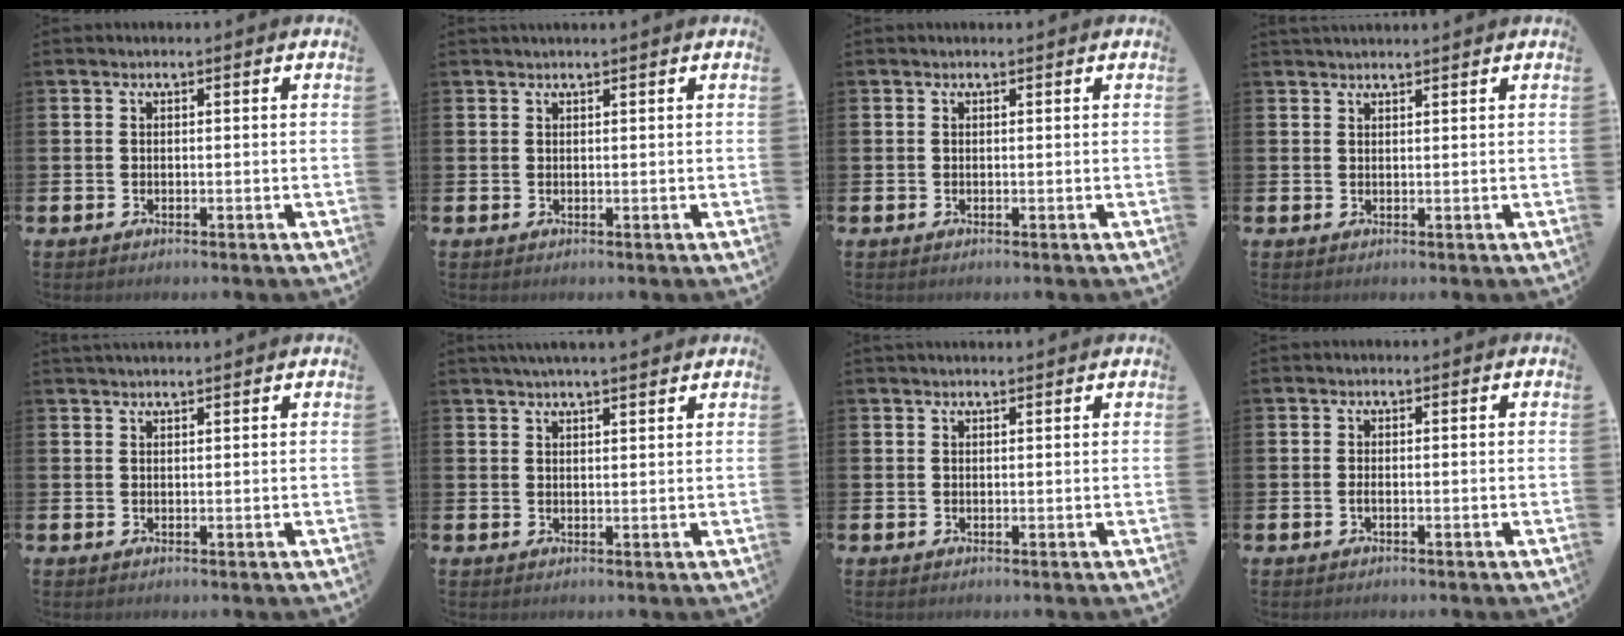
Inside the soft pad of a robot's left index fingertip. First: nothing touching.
{"total": 0.6, "force": [0.6, -0.1, 0.1], "torque": [0.002, -0.002, 0.011]}
{"total": 0.0}
{"total": 1.5, "force": [1.5, 0.0, 0.1], "torque": [0.009, -0.007, 0.024]}
{"total": 1.4, "force": [1.4, -0.1, 0.1], "torque": [0.000, -0.004, 0.025]}
{"total": 3.2, "force": [3.0, -0.1, 1.0], "torque": [-0.014, -0.011, 0.053]}
{"total": 1.0, "force": [1.0, 0.1, 0.2], "torque": [0.008, -0.003, 0.015]}
{"total": 0.7, "force": [-0.2, 0.2, 0.6], "torque": [-0.013, -0.001, -0.003]}